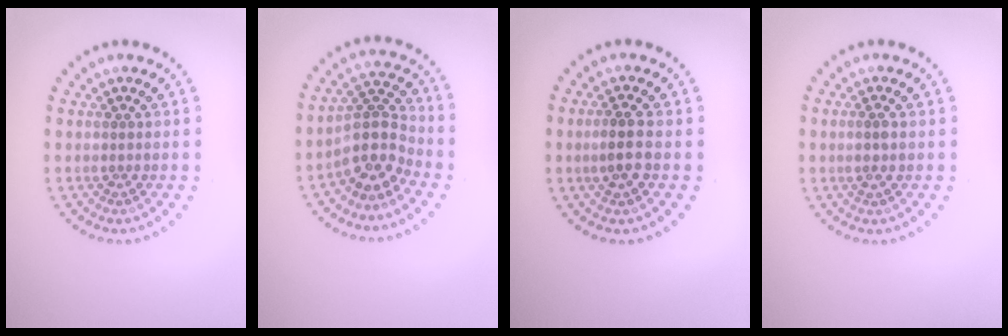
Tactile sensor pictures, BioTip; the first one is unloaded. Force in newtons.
{"total": 3.9, "press": 3.3, "slide": 2.2}
{"total": 2.4, "press": 2.4, "slide": 0.7}
{"total": 1.1, "press": 0.8, "slide": 0.8}